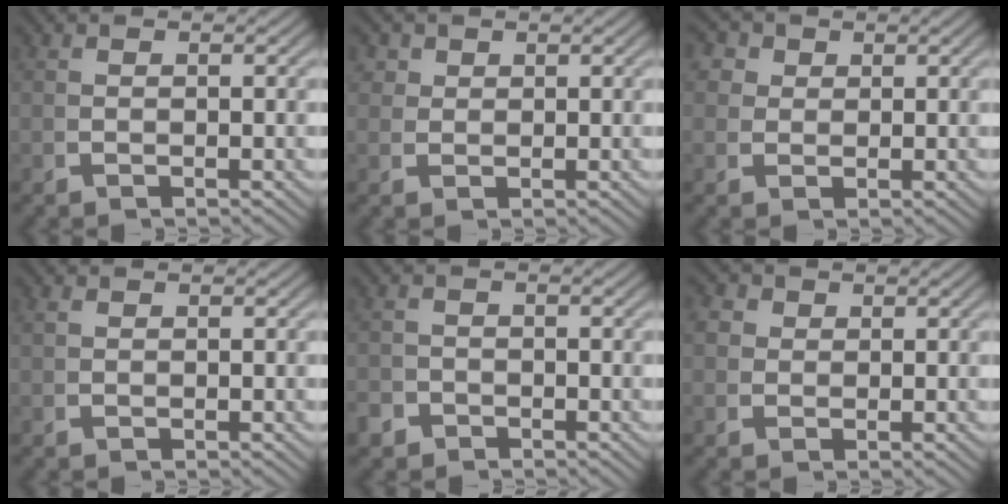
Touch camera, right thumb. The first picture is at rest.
{"total": 2.5, "force": [1.6, 1.8, 0.8], "torque": [-0.022, -0.004, 0.033]}
{"total": 4.2, "force": [1.8, 3.4, 1.7], "torque": [-0.042, -0.005, 0.032]}
{"total": 0.6, "force": [0.5, 0.1, 0.1], "torque": [-0.004, -0.002, 0.016]}
{"total": 1.8, "force": [-1.5, 1.0, -0.1], "torque": [0.005, -0.010, -0.024]}
{"total": 3.4, "force": [1.3, 2.9, 1.3], "torque": [-0.035, -0.005, 0.023]}